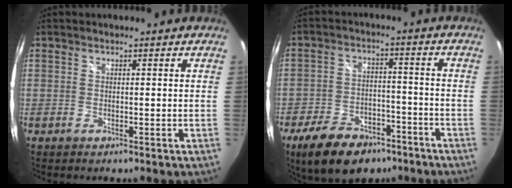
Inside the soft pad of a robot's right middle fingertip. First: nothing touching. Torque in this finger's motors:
{"motor_torque": [1.02, -1.12, 0.22, 0.11]}